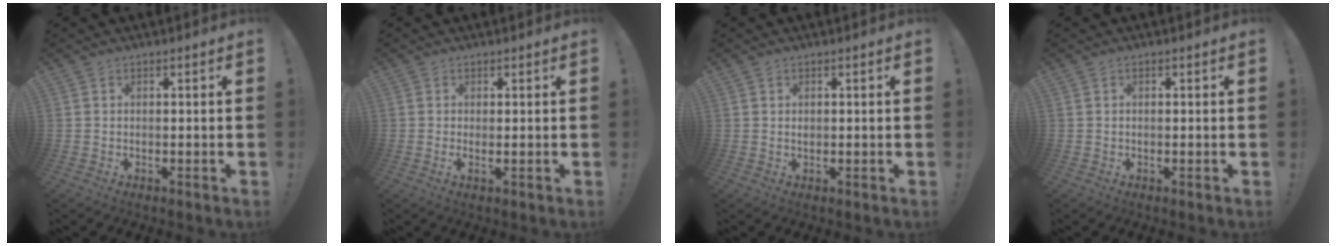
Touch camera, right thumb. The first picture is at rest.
{"total": 1.5, "force": [0.8, -0.1, 1.3], "torque": [-0.013, -0.010, 0.011]}
{"total": 0.7, "force": [0.4, 0.6, 0.1], "torque": [0.006, 0.000, 0.005]}
{"total": 0.0}